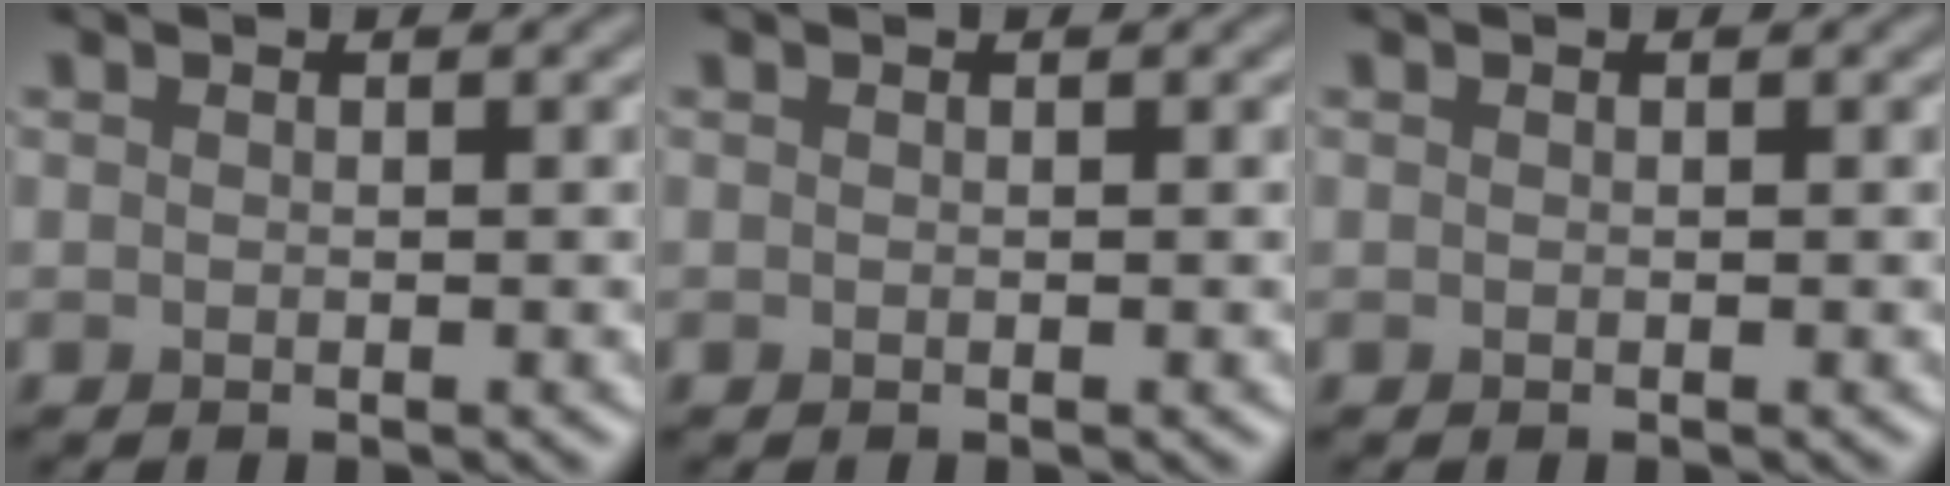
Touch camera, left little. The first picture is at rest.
{"total": 0.0}
{"total": 0.0}